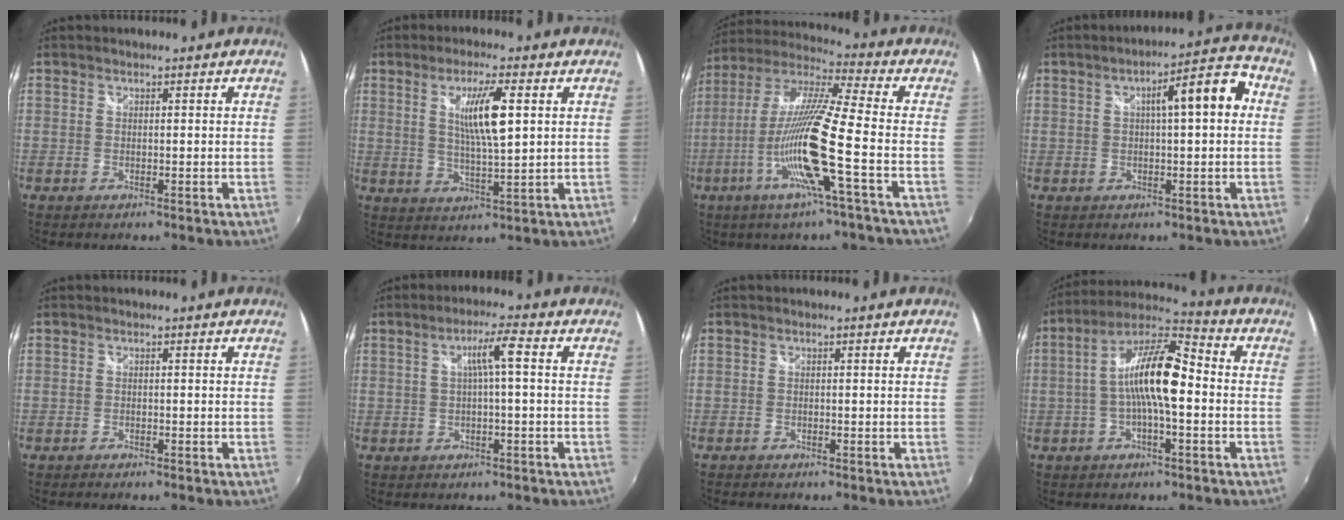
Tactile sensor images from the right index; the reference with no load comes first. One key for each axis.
{"total": 8.5, "fx": 2.4, "fy": 1.0, "fz": 8.1, "tx": -0.146, "ty": -0.005, "tz": 0.045}
{"total": 17.0, "fx": -6.0, "fy": -0.3, "fz": 15.9, "tx": -0.297, "ty": -0.022, "tz": -0.121}
{"total": 9.0, "fx": 1.4, "fy": 1.8, "fz": 8.7, "tx": -0.119, "ty": 0.031, "tz": 0.027}
{"total": 1.0, "fx": -0.9, "fy": 0.2, "fz": 0.2, "tx": -0.009, "ty": -0.006, "tz": -0.017}
{"total": 4.3, "fx": 0.2, "fy": -0.2, "fz": 4.3, "tx": -0.079, "ty": 0.008, "tz": 0.007}
{"total": 1.2, "fx": -1.1, "fy": 0.3, "fz": 0.1, "tx": -0.008, "ty": -0.007, "tz": -0.020}
{"total": 12.8, "fx": -1.1, "fy": 3.3, "fz": 12.3, "tx": -0.234, "ty": 0.021, "tz": -0.027}